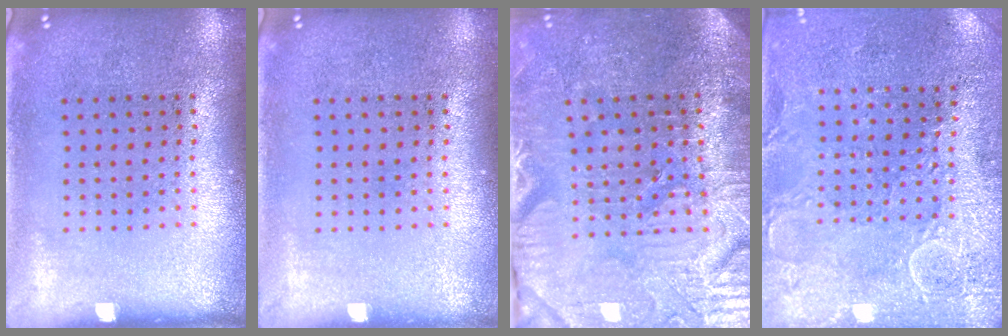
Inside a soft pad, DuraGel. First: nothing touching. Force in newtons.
{"total": 0.0}
{"total": 4.0, "press": 3.9, "slide": 0.8}
{"total": 2.8, "press": 2.7, "slide": 0.8}